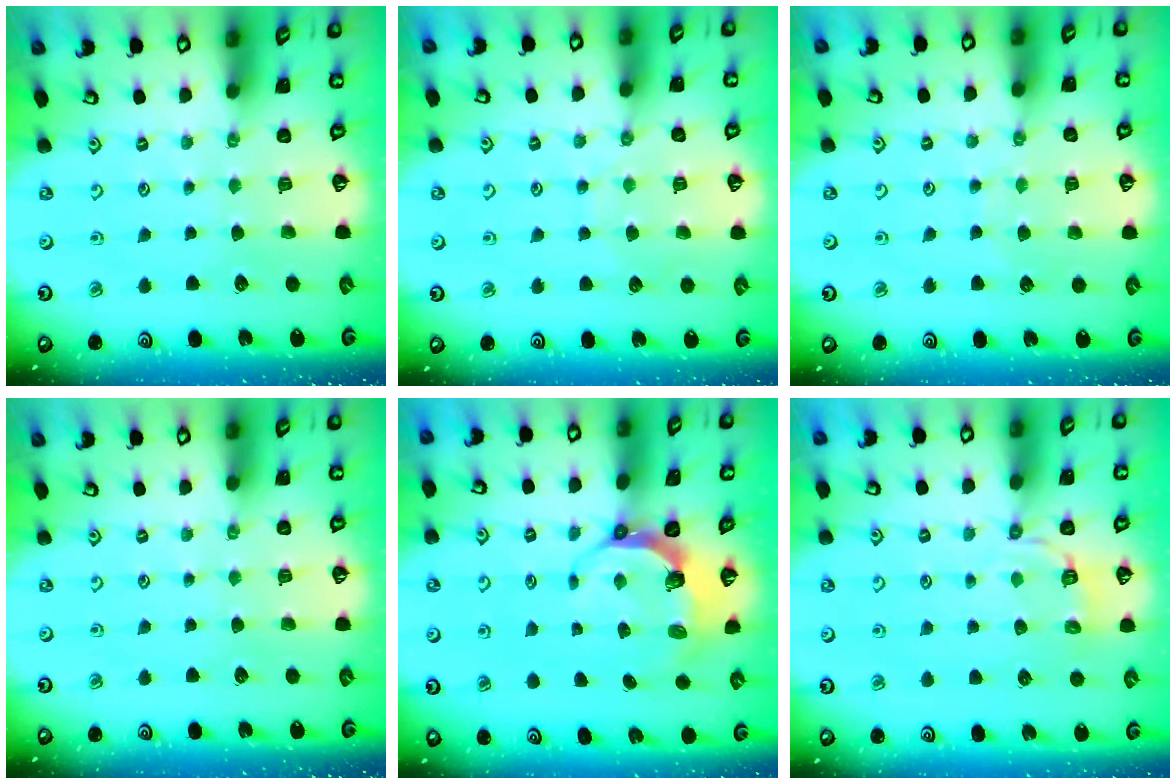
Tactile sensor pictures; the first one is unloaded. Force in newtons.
{"total": 6.8, "press": 6.8, "slide": 0.6}
{"total": 5.0, "press": 4.9, "slide": 0.4}
{"total": 0.0}
{"total": 7.4, "press": 6.2, "slide": 4.1}
{"total": 4.1, "press": 3.5, "slide": 2.1}